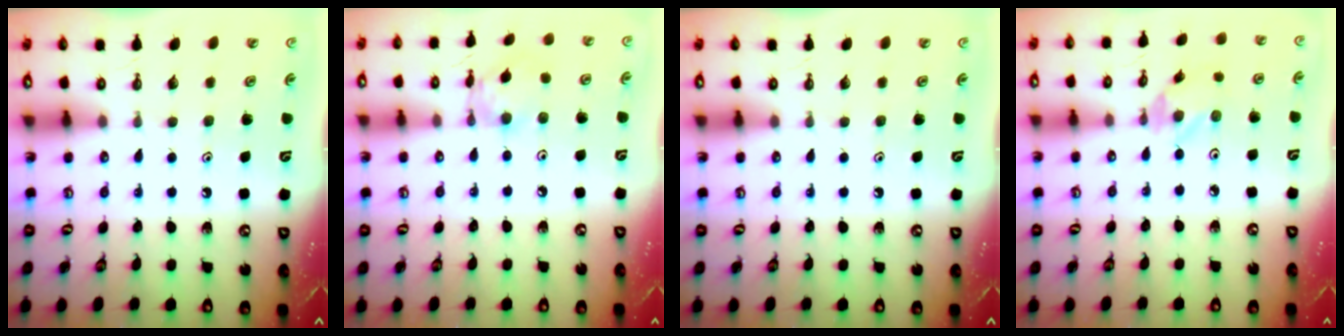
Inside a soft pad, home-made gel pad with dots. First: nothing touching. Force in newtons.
{"total": 6.3, "press": 6.3, "slide": 0.3}
{"total": 0.0}
{"total": 1.5, "press": 1.5, "slide": 0.0}